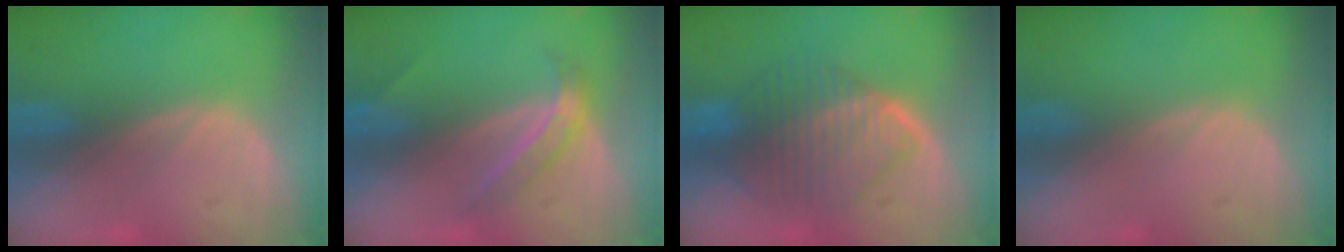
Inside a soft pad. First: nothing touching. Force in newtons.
{"total": 4.5, "press": 4.3, "slide": 1.2}
{"total": 8.7, "press": 8.6, "slide": 0.6}
{"total": 0.0}